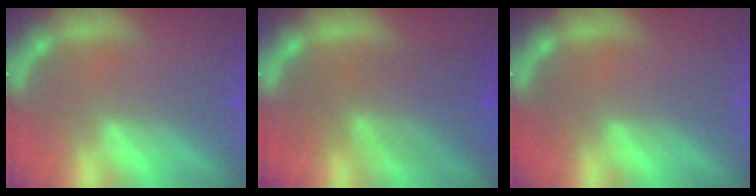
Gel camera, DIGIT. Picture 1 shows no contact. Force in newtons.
{"total": 6.5}
{"total": 0.0}